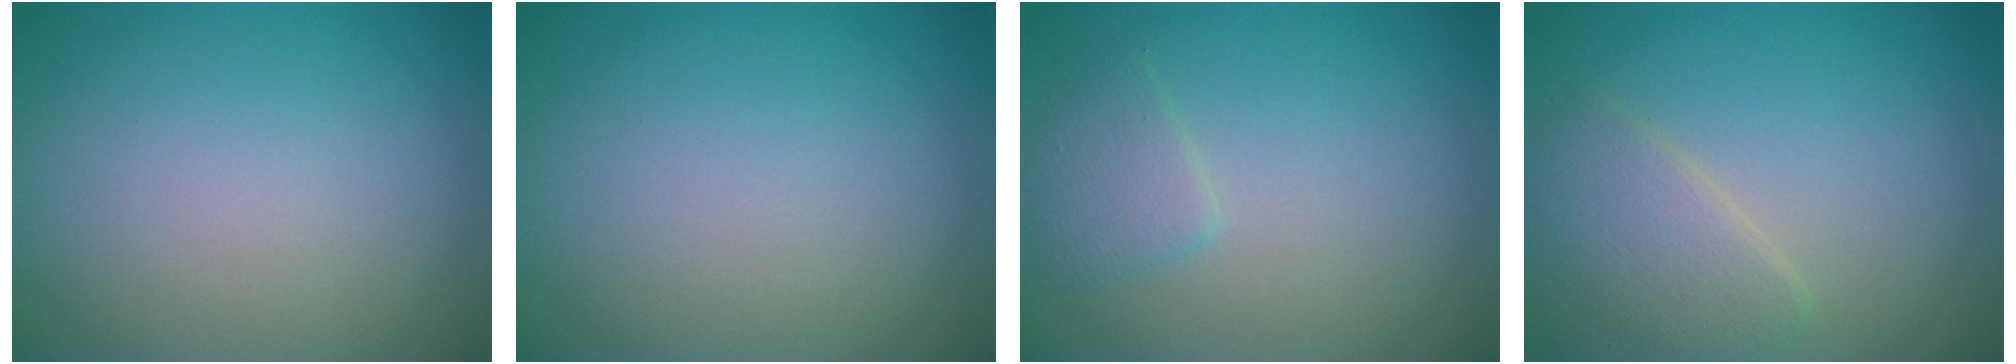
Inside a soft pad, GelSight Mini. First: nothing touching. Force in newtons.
{"total": 0.0}
{"total": 1.9, "press": 1.9, "slide": 0.1}
{"total": 3.8, "press": 3.8, "slide": 0.2}